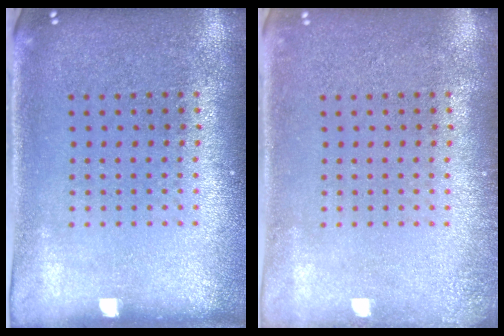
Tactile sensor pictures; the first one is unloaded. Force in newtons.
{"total": 1.1, "press": 1.0, "slide": 0.2}